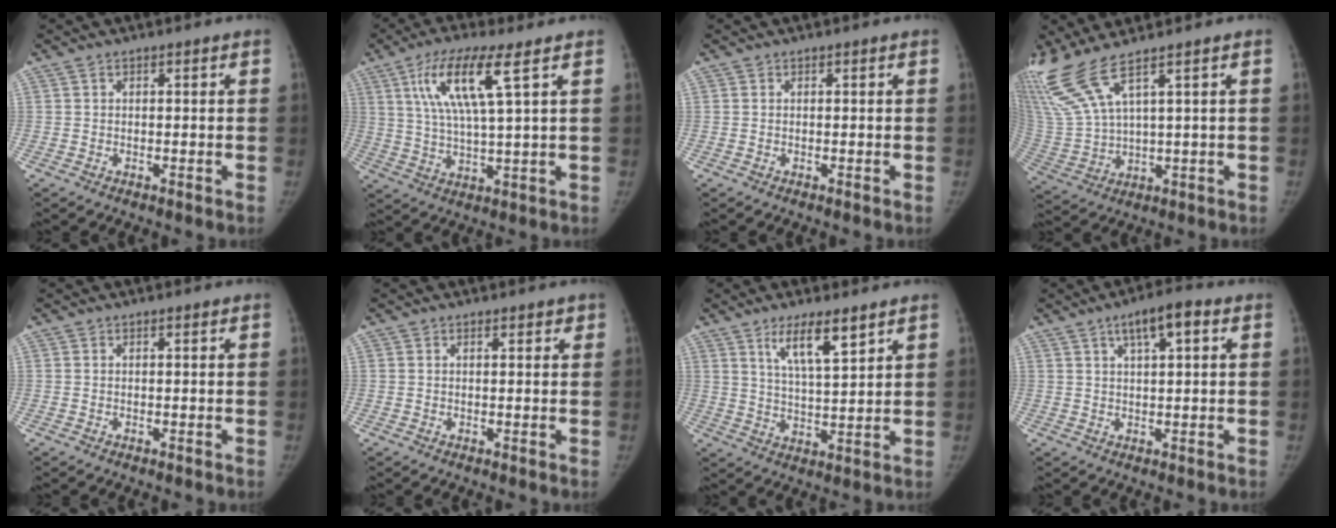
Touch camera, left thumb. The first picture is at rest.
{"total": 11.8, "force": [5.0, 1.8, 10.6], "torque": [-0.226, -0.013, 0.095]}
{"total": 0.0}
{"total": 10.7, "force": [7.7, 1.0, 7.4], "torque": [-0.188, -0.032, 0.177]}
{"total": 0.0}
{"total": 1.5, "force": [1.0, 0.7, 1.0], "torque": [-0.006, -0.003, 0.011]}
{"total": 8.6, "force": [5.4, 1.8, 6.5], "torque": [-0.110, -0.035, 0.102]}
{"total": 6.4, "force": [2.8, 1.9, 5.4], "torque": [-0.080, 0.005, 0.041]}